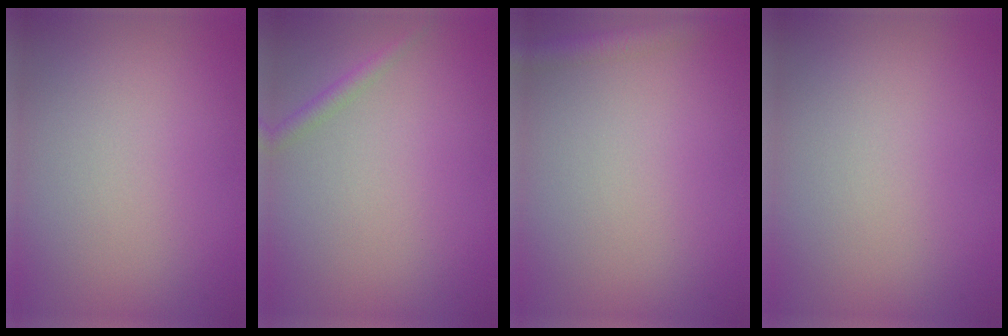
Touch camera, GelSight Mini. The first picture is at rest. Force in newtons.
{"total": 1.2, "press": 1.2, "slide": 0.0}
{"total": 2.1, "press": 2.1, "slide": 0.1}
{"total": 0.0}